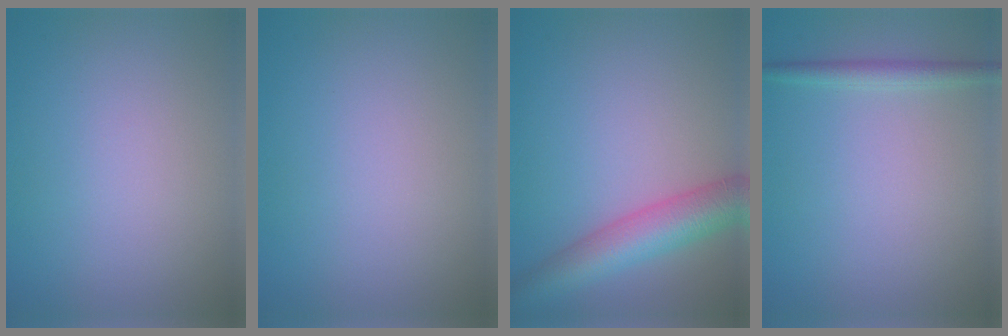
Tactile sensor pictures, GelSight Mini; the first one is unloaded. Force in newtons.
{"total": 0.0}
{"total": 6.4, "press": 6.4, "slide": 0.2}
{"total": 1.7, "press": 1.7, "slide": 0.0}